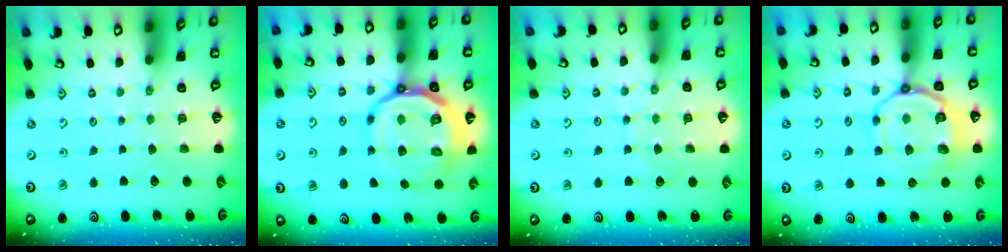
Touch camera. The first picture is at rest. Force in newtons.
{"total": 18.0, "press": 17.7, "slide": 3.1}
{"total": 4.9, "press": 4.9, "slide": 0.5}
{"total": 12.6, "press": 12.5, "slide": 1.4}